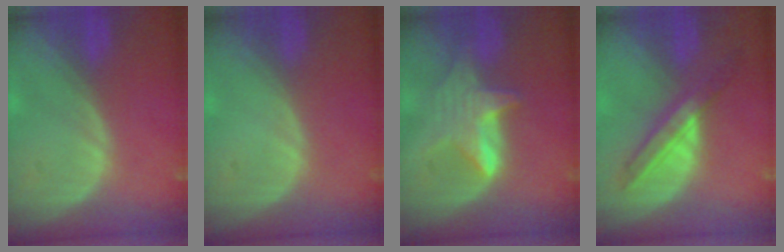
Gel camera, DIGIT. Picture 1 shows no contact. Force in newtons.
{"total": 0.0}
{"total": 5.9, "press": 5.9, "slide": 0.4}
{"total": 6.1, "press": 6.0, "slide": 1.0}